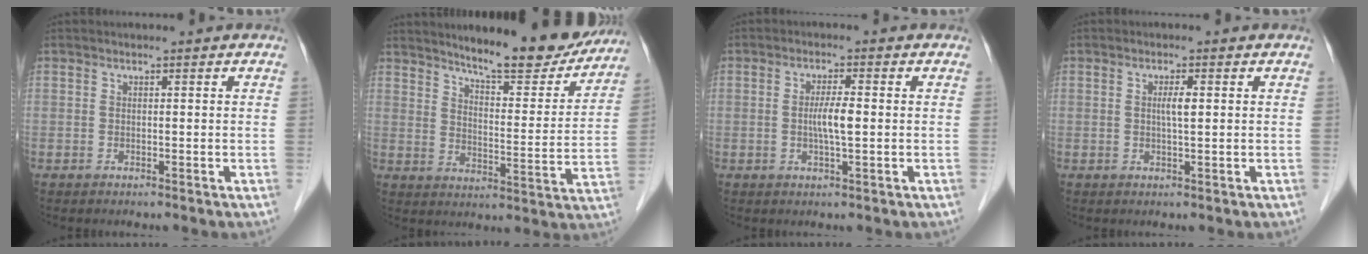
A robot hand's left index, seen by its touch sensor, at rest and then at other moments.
{"total": 16.2, "force": [14.4, 2.5, 7.1], "torque": [-0.094, -0.032, 0.191]}
{"total": 3.6, "force": [-0.2, 0.3, 3.6], "torque": [-0.068, -0.002, -0.004]}
{"total": 2.0, "force": [0.3, 0.2, 1.9], "torque": [-0.037, 0.001, 0.004]}